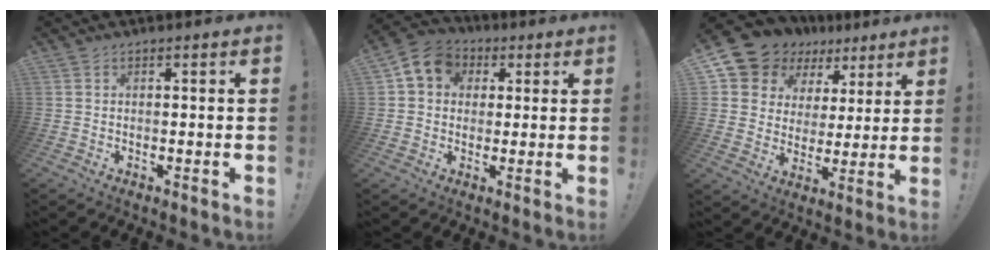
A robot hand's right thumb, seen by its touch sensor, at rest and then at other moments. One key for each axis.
{"total": 9.3, "fx": 2.9, "fy": 7.8, "fz": 4.1, "tx": -0.062, "ty": 0.000, "tz": 0.060}
{"total": 11.6, "fx": 8.1, "fy": 8.0, "fz": 2.5, "tx": -0.059, "ty": -0.063, "tz": 0.160}